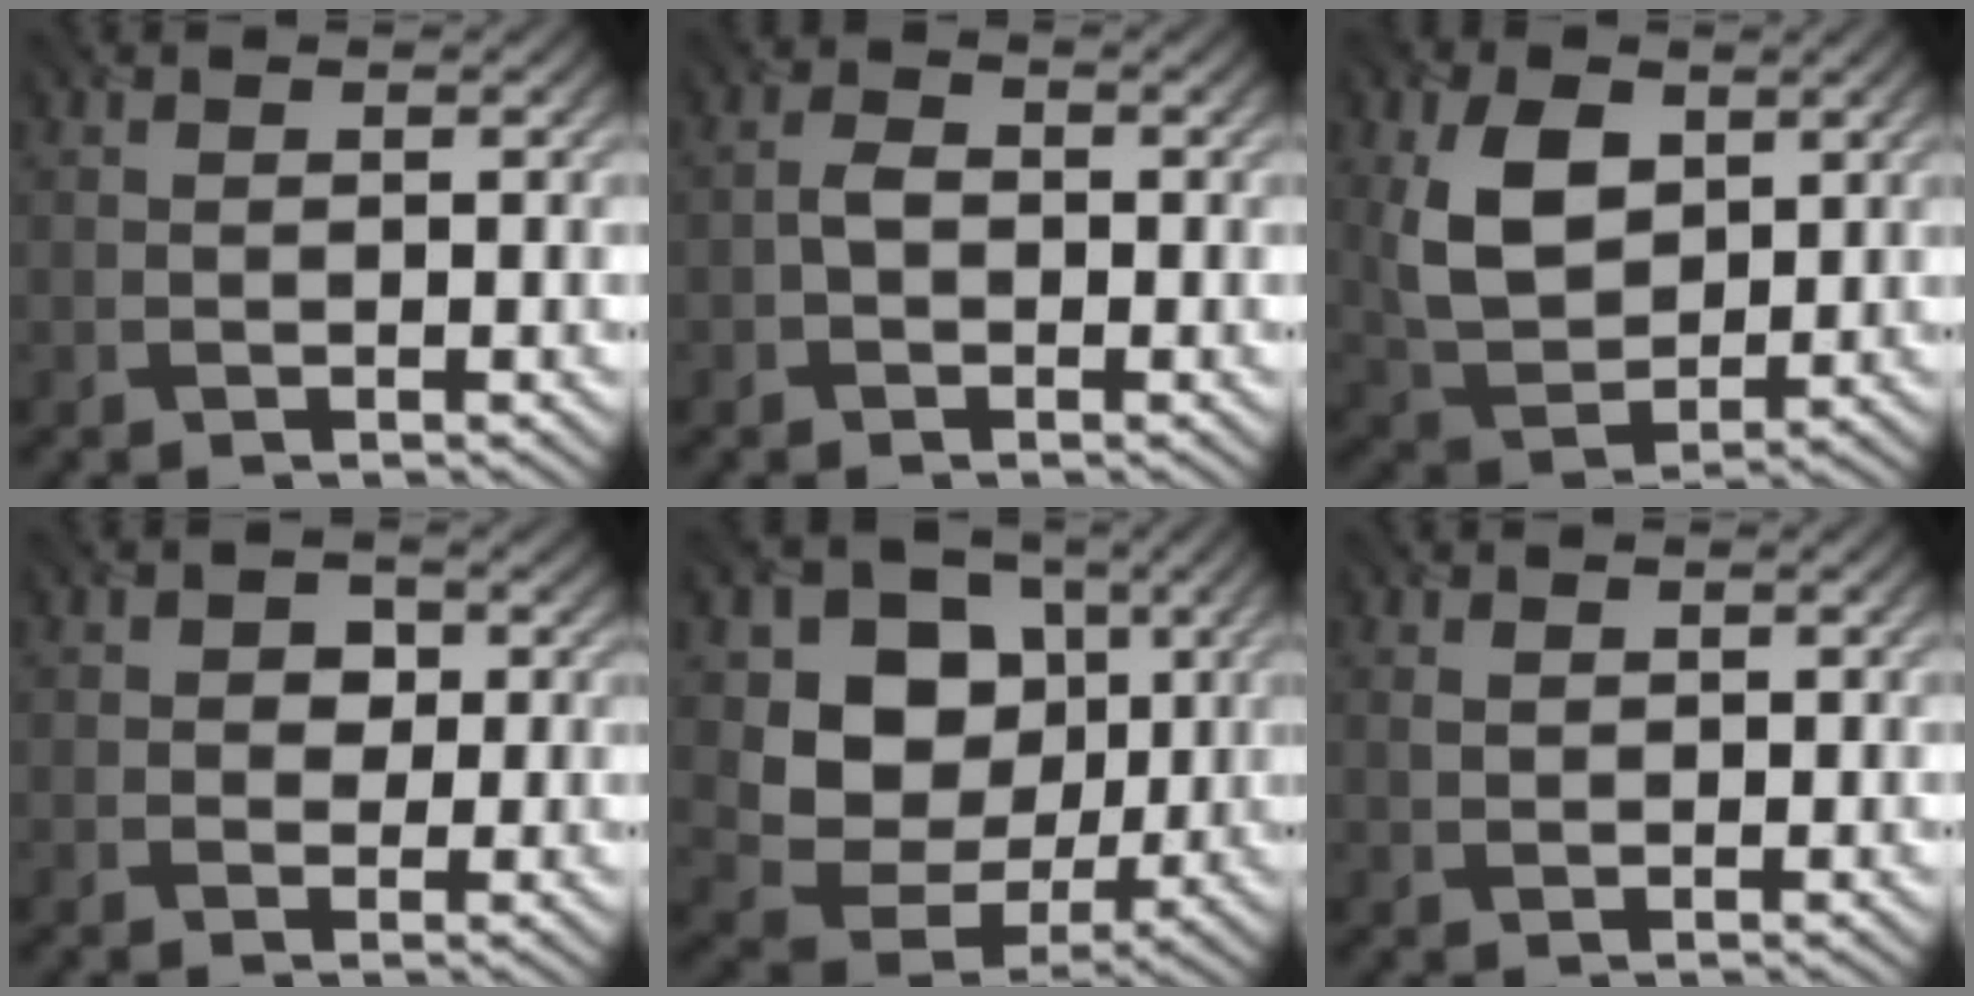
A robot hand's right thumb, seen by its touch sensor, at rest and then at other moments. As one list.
[{"total": 2.0, "force": [-0.5, 1.5, 1.2], "torque": [-0.027, 0.003, -0.015]}, {"total": 9.3, "force": [2.8, 6.1, 6.5], "torque": [-0.149, -0.003, 0.058]}, {"total": 2.7, "force": [0.7, 2.4, 1.2], "torque": [-0.017, -0.001, -0.001]}, {"total": 11.2, "force": [1.9, 9.5, 5.6], "torque": [-0.115, -0.014, 0.018]}, {"total": 1.2, "force": [0.6, 0.8, 0.6], "torque": [-0.017, -0.002, 0.014]}]